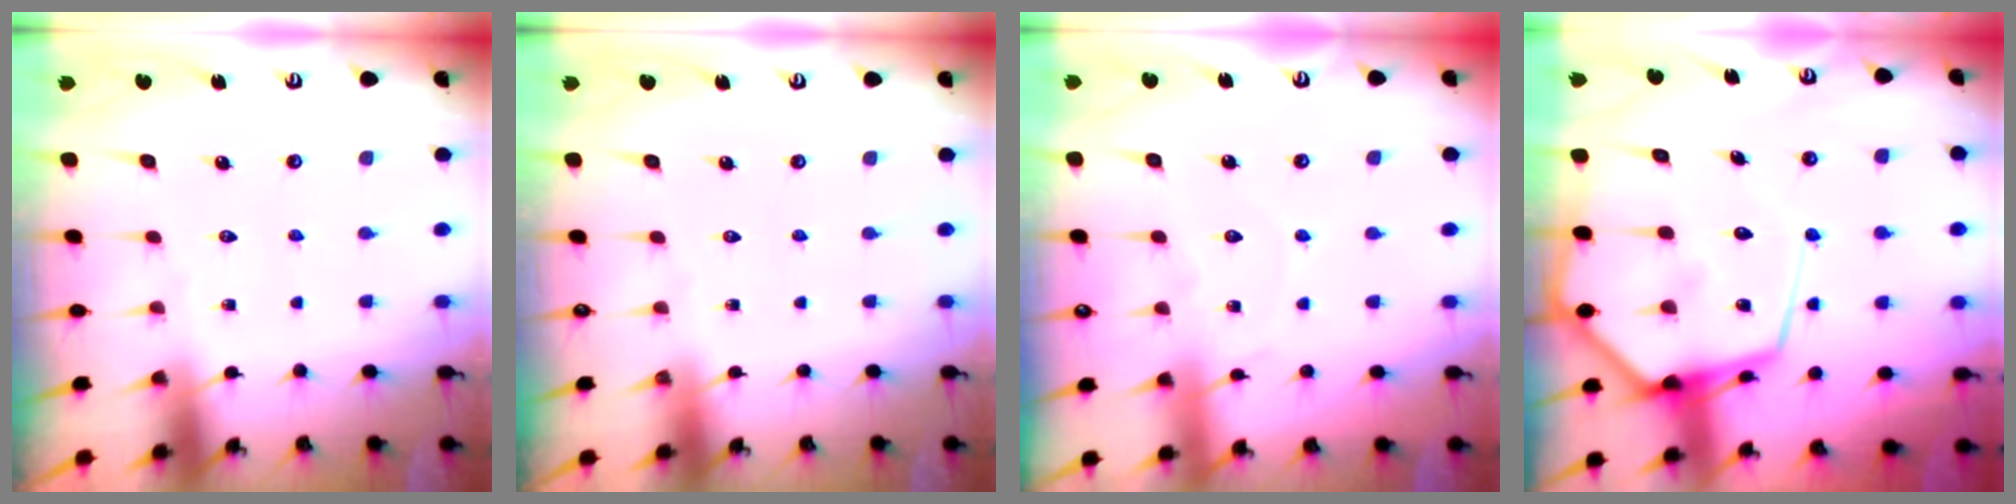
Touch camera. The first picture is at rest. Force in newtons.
{"total": 0.0}
{"total": 3.4, "press": 3.4, "slide": 0.4}
{"total": 17.3, "press": 17.2, "slide": 1.8}